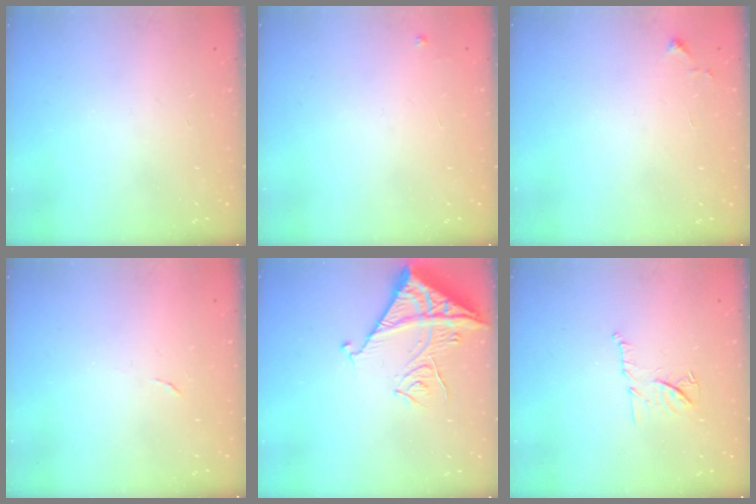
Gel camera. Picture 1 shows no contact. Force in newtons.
{"total": 2.4, "press": 2.4, "slide": 0.4}
{"total": 3.2, "press": 3.2, "slide": 0.6}
{"total": 3.7, "press": 3.7, "slide": 0.2}
{"total": 13.7, "press": 13.6, "slide": 1.1}
{"total": 9.1, "press": 9.1, "slide": 0.2}